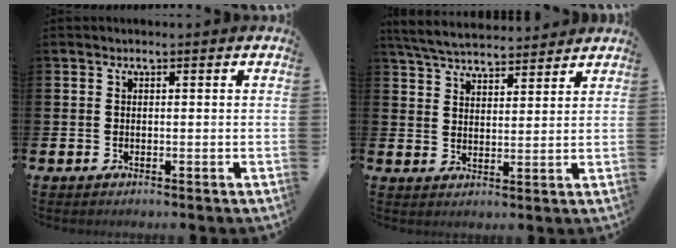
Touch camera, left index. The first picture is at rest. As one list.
[{"total": 5.7, "force": [5.6, 0.7, 1.0], "torque": [-0.044, -0.025, 0.102]}]